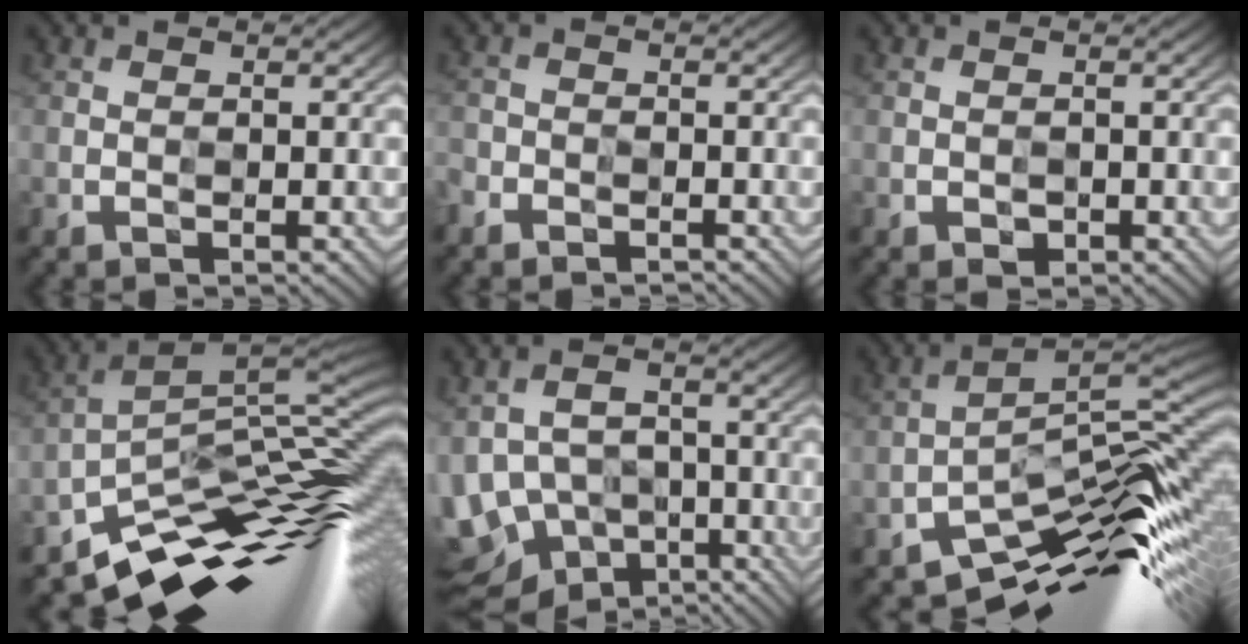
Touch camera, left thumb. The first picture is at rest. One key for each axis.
{"total": 2.3, "fx": -2.1, "fy": 0.8, "fz": -0.4, "tx": 0.001, "ty": -0.004, "tz": -0.051}
{"total": 0.9, "fx": -0.5, "fy": 0.7, "fz": 0.3, "tx": -0.003, "ty": -0.004, "tz": -0.007}
{"total": 12.9, "fx": -8.0, "fy": 4.1, "fz": 9.2, "tx": -0.157, "ty": -0.002, "tz": -0.136}
{"total": 8.6, "fx": -4.4, "fy": 6.4, "fz": 3.7, "tx": -0.077, "ty": -0.008, "tz": -0.074}
{"total": 11.1, "fx": -7.3, "fy": 2.6, "fz": 8.0, "tx": -0.121, "ty": 0.004, "tz": -0.131}